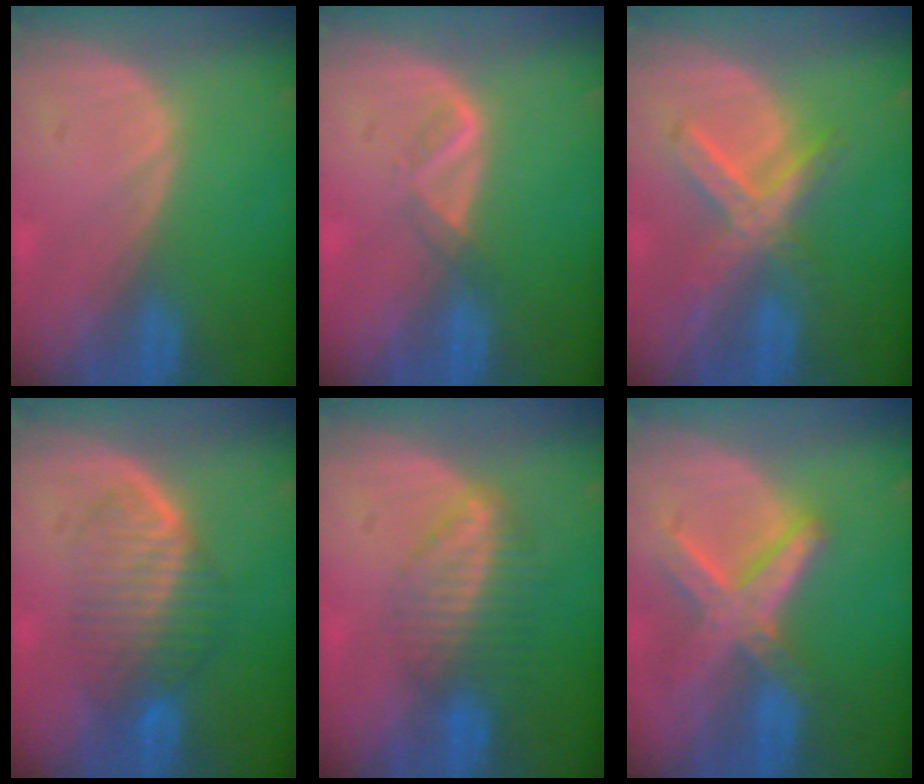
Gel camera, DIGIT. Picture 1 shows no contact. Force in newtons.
{"total": 2.1, "press": 2.0, "slide": 0.6}
{"total": 7.0, "press": 6.2, "slide": 3.3}
{"total": 6.7, "press": 6.5, "slide": 1.8}
{"total": 7.0, "press": 6.0, "slide": 3.6}
{"total": 8.3, "press": 7.1, "slide": 4.3}